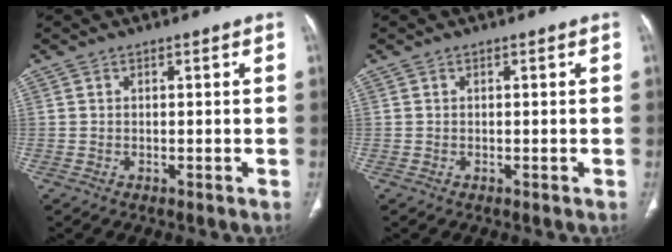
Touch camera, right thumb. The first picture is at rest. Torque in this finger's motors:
{"motor_torque": [0.70, 1.05, -0.01, -0.01, 0.03]}